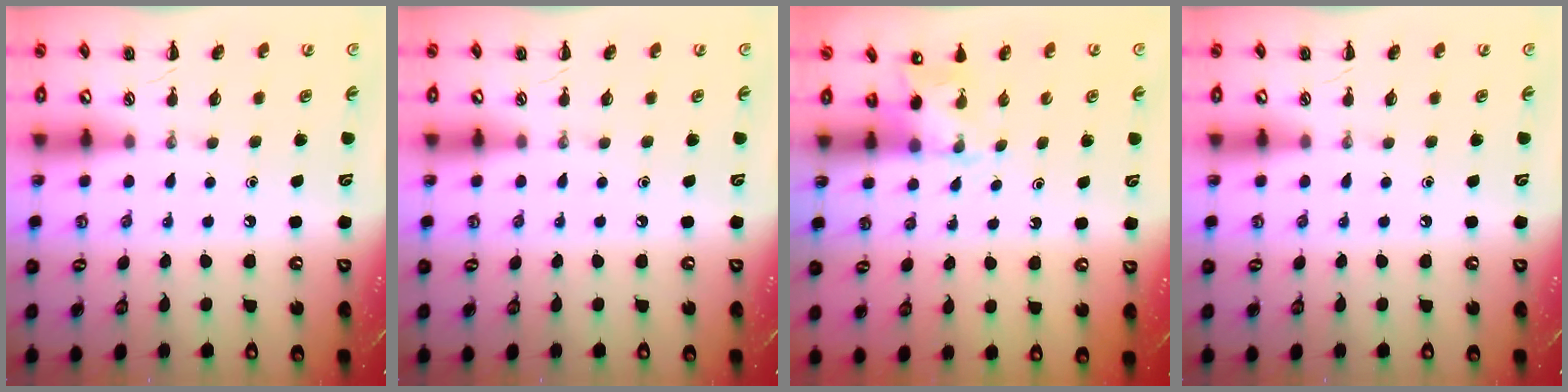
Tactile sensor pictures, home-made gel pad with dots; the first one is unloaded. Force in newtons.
{"total": 0.0}
{"total": 4.3, "press": 4.2, "slide": 0.8}
{"total": 0.0}